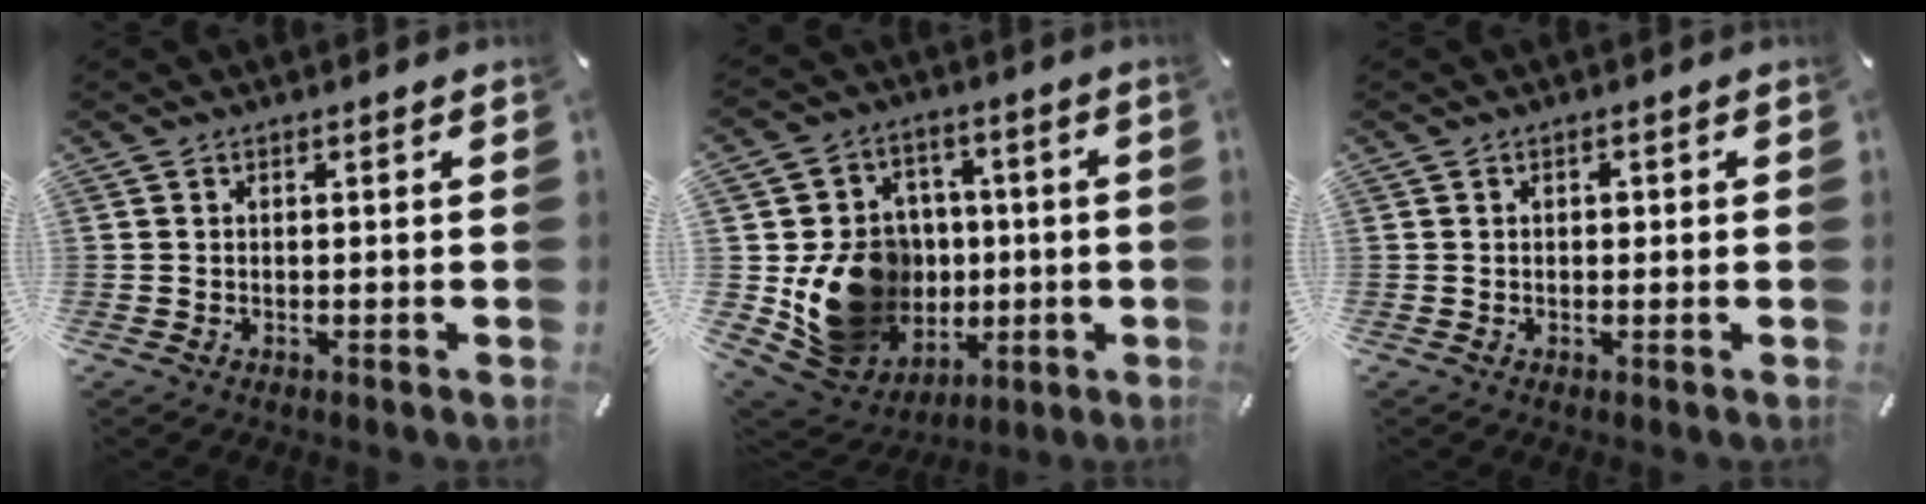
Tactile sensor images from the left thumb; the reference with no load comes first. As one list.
[{"total": 17.6, "force": [-1.5, 16.2, 6.9], "torque": [-0.106, 0.000, 0.001]}, {"total": 1.1, "force": [0.1, 1.0, 0.5], "torque": [-0.003, 0.002, -0.002]}]